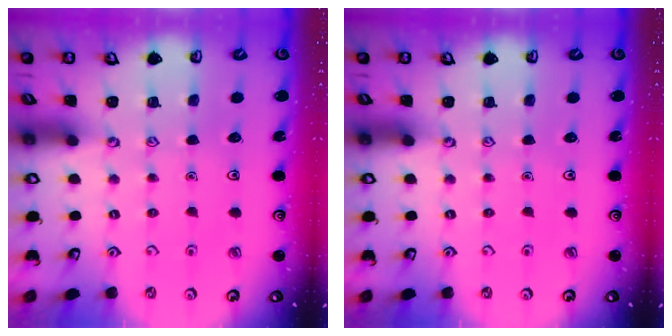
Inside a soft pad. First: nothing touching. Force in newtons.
{"total": 0.0}